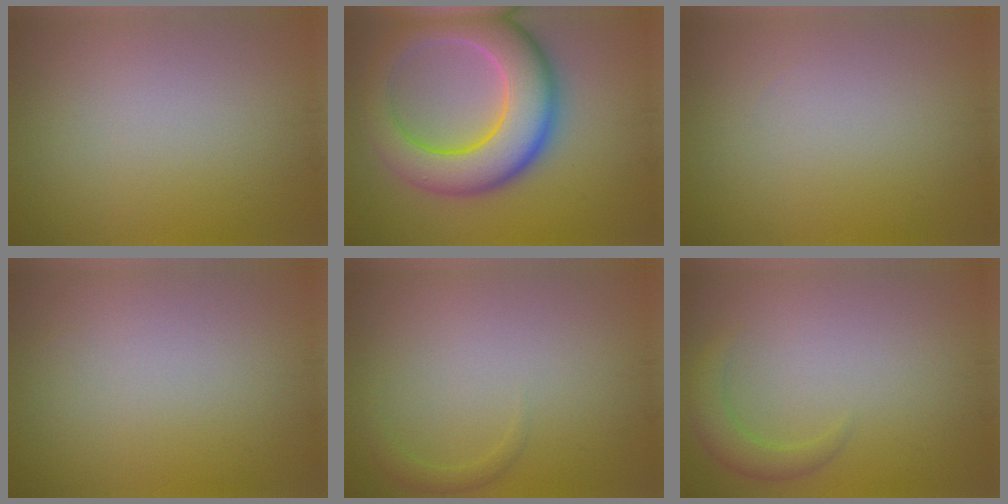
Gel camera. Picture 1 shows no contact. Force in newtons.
{"total": 10.9, "press": 10.9, "slide": 0.2}
{"total": 0.0}
{"total": 0.0}
{"total": 1.2, "press": 1.1, "slide": 0.2}
{"total": 2.4, "press": 2.4, "slide": 0.2}